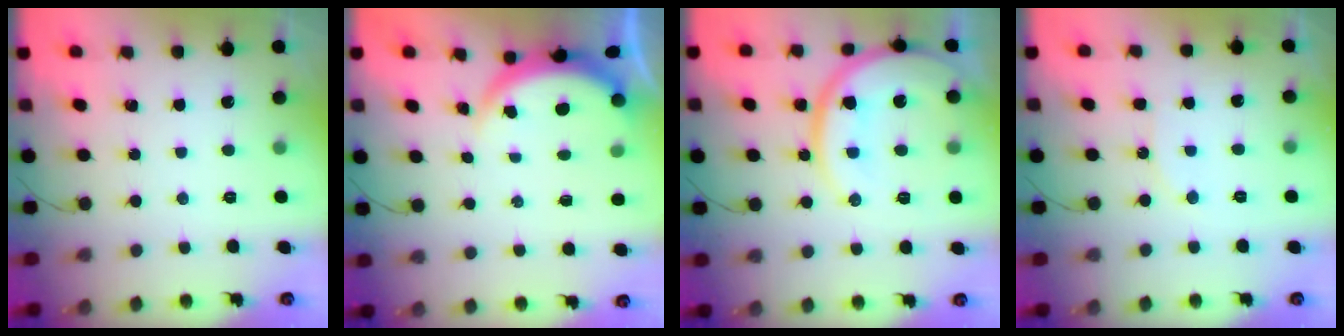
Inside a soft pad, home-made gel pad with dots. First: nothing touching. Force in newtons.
{"total": 3.8, "press": 3.7, "slide": 0.7}
{"total": 16.9, "press": 16.9, "slide": 1.3}
{"total": 7.1, "press": 6.8, "slide": 1.9}